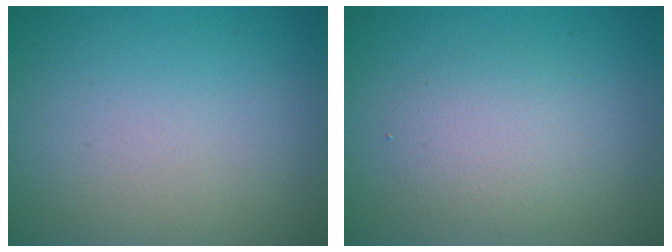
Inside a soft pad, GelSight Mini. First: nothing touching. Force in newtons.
{"total": 2.6, "press": 2.6, "slide": 0.2}